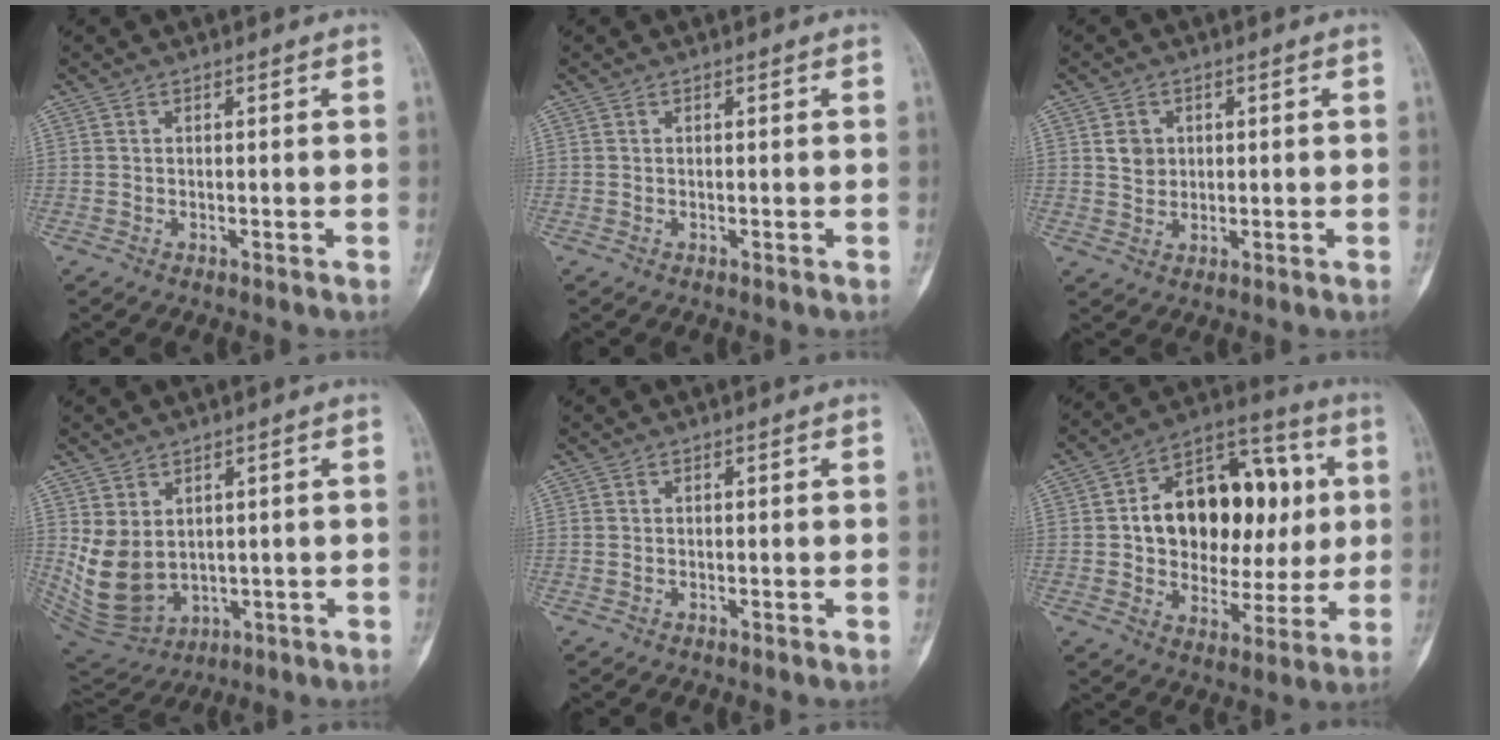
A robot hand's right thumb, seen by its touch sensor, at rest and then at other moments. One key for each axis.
{"total": 0.0}
{"total": 3.4, "fx": 0.9, "fy": 3.0, "fz": 1.4, "tx": -0.006, "ty": -0.003, "tz": 0.018}
{"total": 9.9, "fx": 1.1, "fy": 7.5, "fz": 6.4, "tx": -0.109, "ty": -0.013, "tz": 0.053}
{"total": 0.0}
{"total": 22.4, "fx": 3.2, "fy": 14.9, "fz": 16.4, "tx": -0.199, "ty": 0.022, "tz": 0.053}